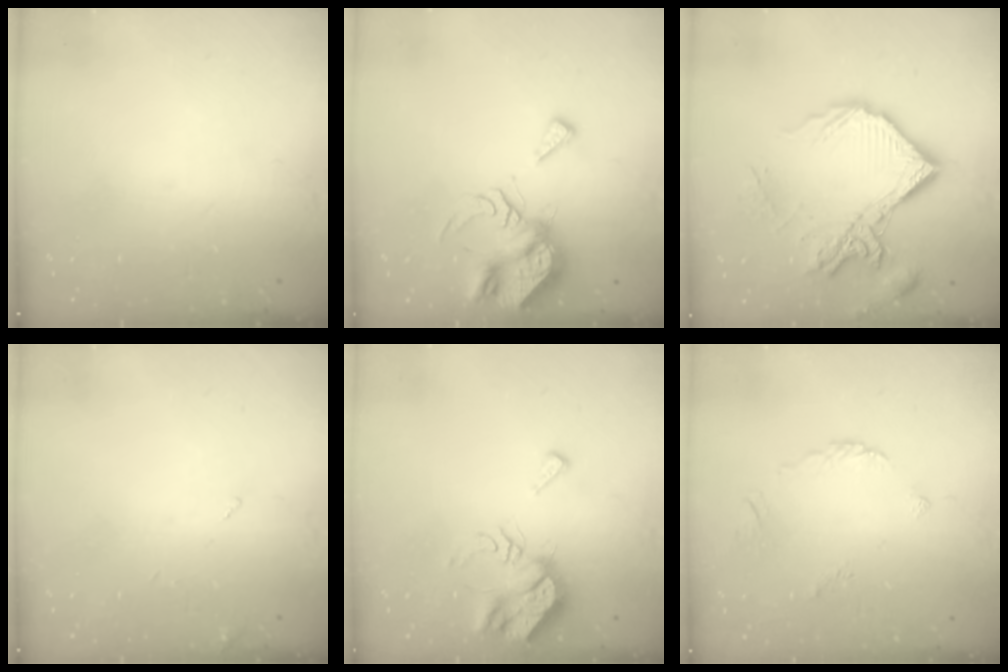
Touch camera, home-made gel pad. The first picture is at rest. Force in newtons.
{"total": 9.6, "press": 9.5, "slide": 1.3}
{"total": 17.3, "press": 17.2, "slide": 1.9}
{"total": 2.2, "press": 2.2, "slide": 0.3}
{"total": 9.4, "press": 9.3, "slide": 1.0}
{"total": 2.2, "press": 2.1, "slide": 0.7}